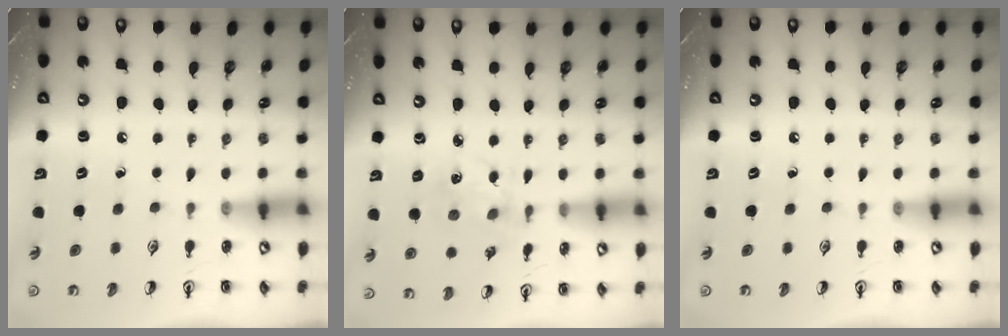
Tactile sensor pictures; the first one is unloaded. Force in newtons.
{"total": 2.1, "press": 2.0, "slide": 0.6}
{"total": 0.0}